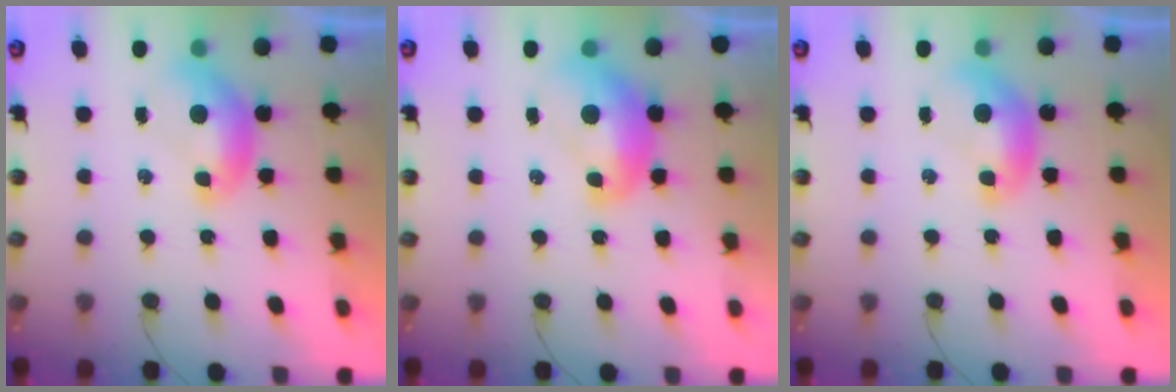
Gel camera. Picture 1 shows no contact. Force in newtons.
{"total": 2.8, "press": 2.8, "slide": 0.4}
{"total": 0.0}